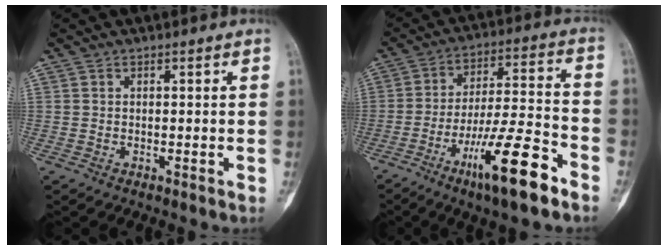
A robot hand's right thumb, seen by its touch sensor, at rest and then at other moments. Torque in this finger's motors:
{"motor_torque": [0.79, -0.08, 1.32, -0.73, 0.08]}